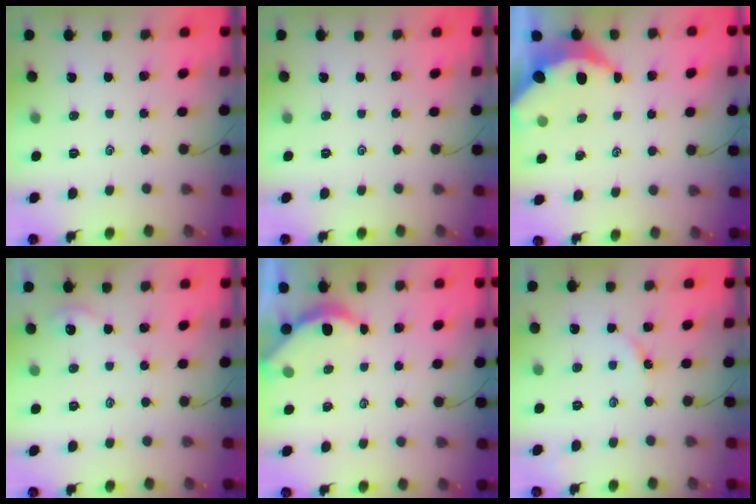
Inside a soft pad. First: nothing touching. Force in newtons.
{"total": 0.0}
{"total": 5.2, "press": 5.1, "slide": 0.7}
{"total": 2.8, "press": 2.7, "slide": 0.4}
{"total": 2.9, "press": 2.9, "slide": 0.2}
{"total": 2.5, "press": 2.5, "slide": 0.4}